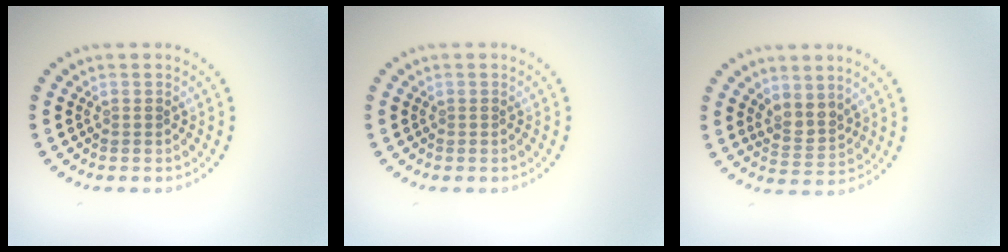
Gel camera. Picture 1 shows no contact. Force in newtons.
{"total": 0.0}
{"total": 2.3, "press": 1.8, "slide": 1.4}